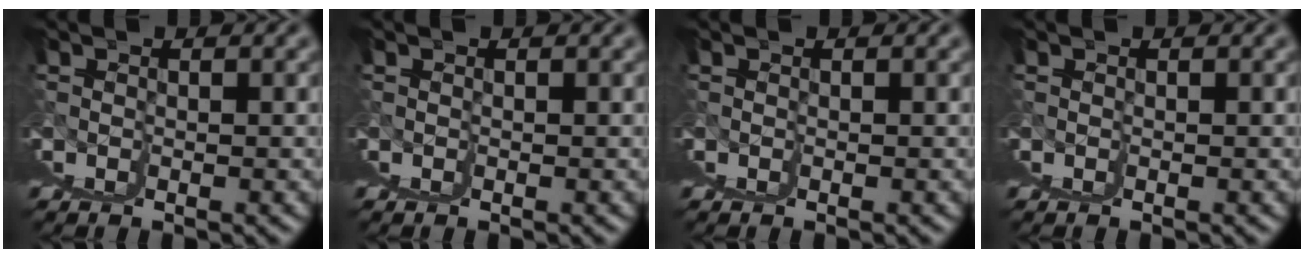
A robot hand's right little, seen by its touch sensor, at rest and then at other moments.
{"total": 0.0}
{"total": 0.0}
{"total": 0.0}